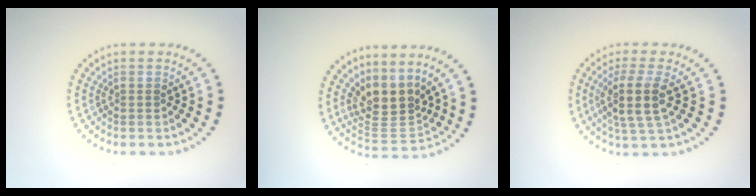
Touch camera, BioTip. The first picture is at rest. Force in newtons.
{"total": 3.9, "press": 3.0, "slide": 2.4}
{"total": 3.8, "press": 3.1, "slide": 2.1}